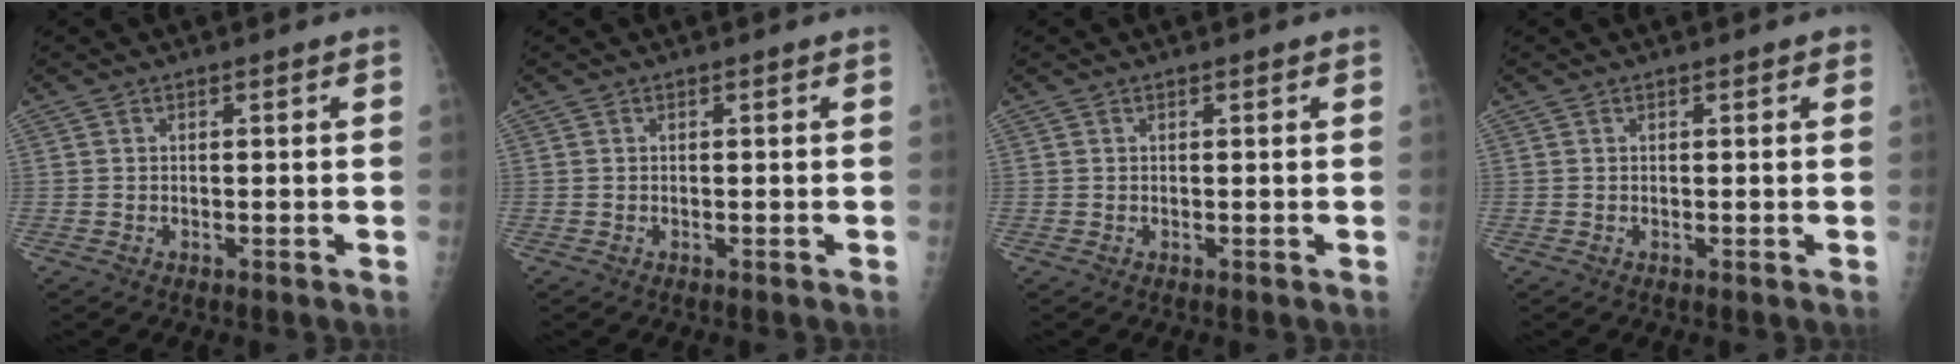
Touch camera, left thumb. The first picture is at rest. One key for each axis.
{"total": 0.0}
{"total": 0.0}
{"total": 0.6, "fx": 0.4, "fy": 0.3, "fz": 0.4, "tx": 0.001, "ty": -0.001, "tz": 0.002}